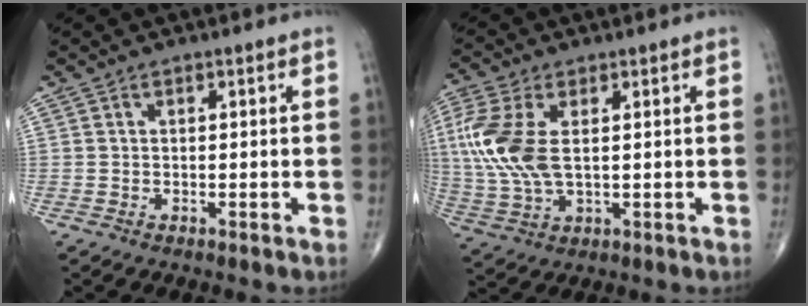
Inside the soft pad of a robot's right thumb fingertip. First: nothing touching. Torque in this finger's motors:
{"motor_torque": [1.68, 1.79, 1.43, 0.35, 0.40]}